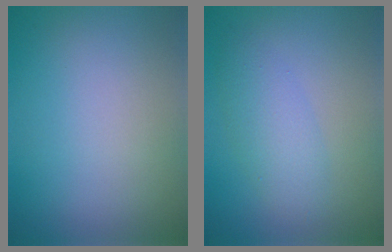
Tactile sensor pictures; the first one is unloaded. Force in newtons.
{"total": 3.1, "press": 3.1, "slide": 0.0}